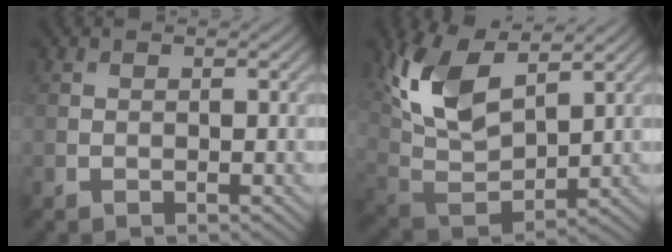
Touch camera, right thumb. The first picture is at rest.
{"total": 12.5, "force": [6.0, 5.7, 9.4], "torque": [-0.225, 0.007, 0.121]}